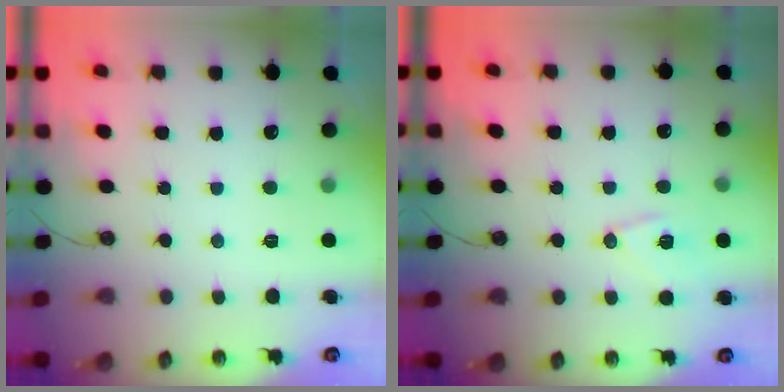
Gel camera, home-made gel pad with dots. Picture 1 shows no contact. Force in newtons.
{"total": 9.9, "press": 9.9, "slide": 1.0}